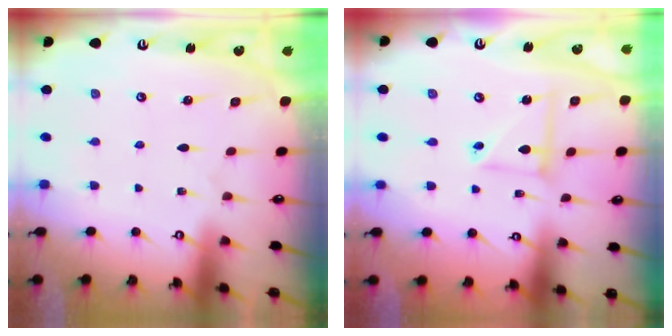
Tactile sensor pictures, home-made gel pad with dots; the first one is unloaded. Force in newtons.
{"total": 6.3, "press": 6.3, "slide": 0.4}